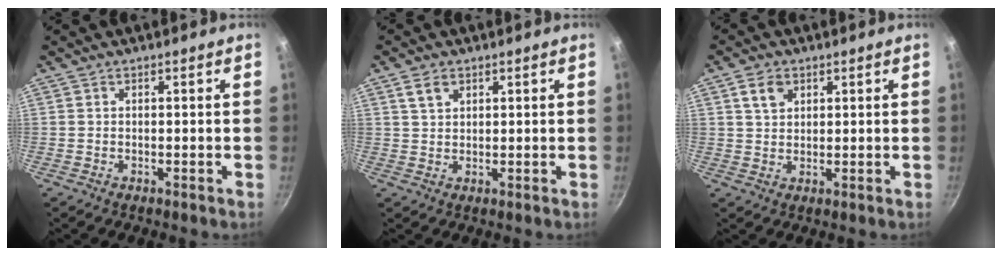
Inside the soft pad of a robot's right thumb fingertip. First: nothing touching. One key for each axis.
{"total": 3.3, "fx": 1.8, "fy": 2.0, "fz": 1.8, "tx": -0.023, "ty": -0.001, "tz": 0.035}
{"total": 4.2, "fx": 2.0, "fy": 2.8, "fz": 2.3, "tx": -0.029, "ty": -0.002, "tz": 0.038}